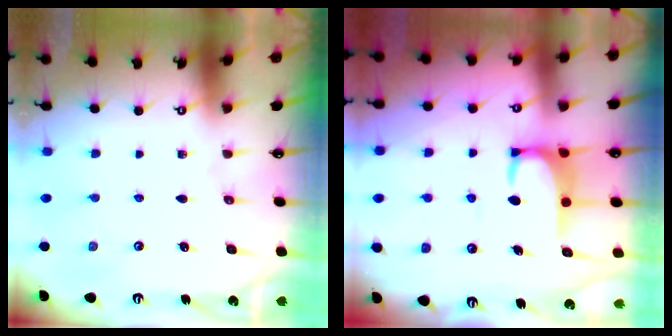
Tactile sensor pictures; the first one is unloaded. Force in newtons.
{"total": 3.6, "press": 3.5, "slide": 0.9}